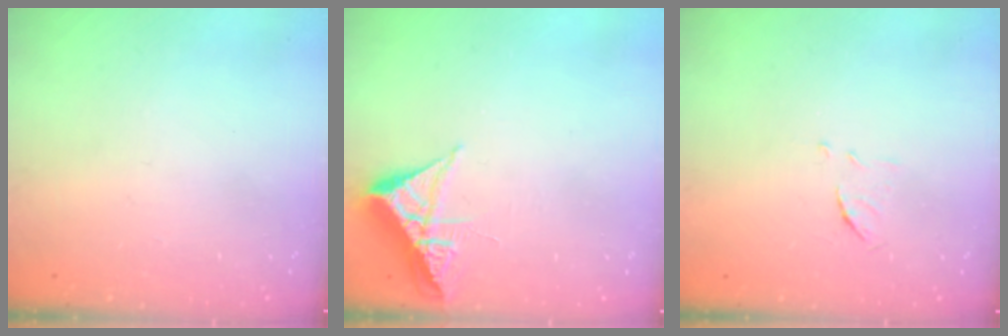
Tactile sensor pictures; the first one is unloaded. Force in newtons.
{"total": 6.5, "press": 6.5, "slide": 0.7}
{"total": 5.9, "press": 5.9, "slide": 0.5}